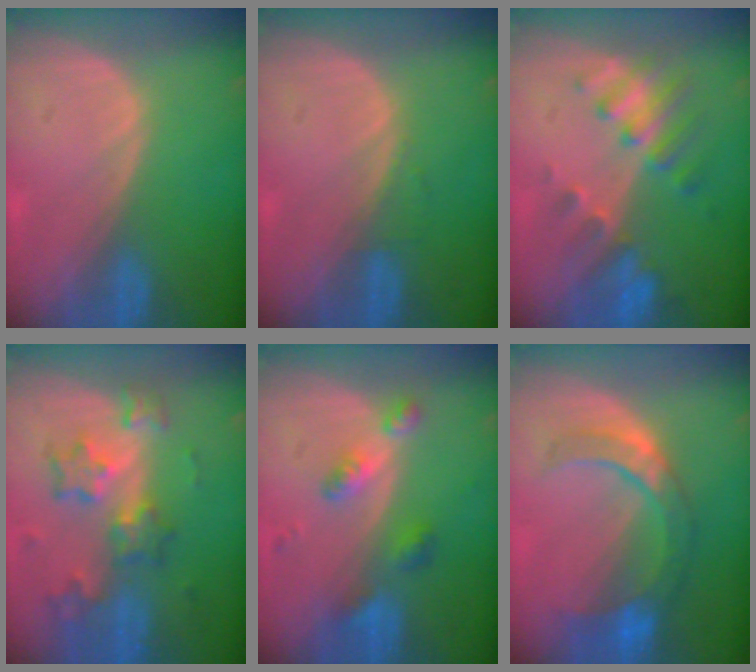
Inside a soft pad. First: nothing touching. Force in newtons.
{"total": 0.7, "press": 0.7, "slide": 0.1}
{"total": 7.9, "press": 7.0, "slide": 3.7}
{"total": 8.4, "press": 7.4, "slide": 4.0}
{"total": 5.6, "press": 4.9, "slide": 2.7}
{"total": 8.5, "press": 7.7, "slide": 3.4}